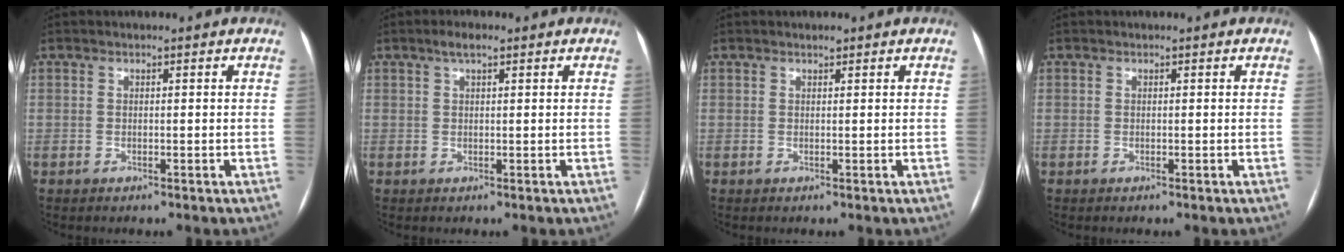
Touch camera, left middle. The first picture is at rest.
{"total": 2.2, "force": [1.4, 0.5, 1.6], "torque": [-0.033, 0.011, 0.025]}
{"total": 0.7, "force": [0.5, 0.2, 0.3], "torque": [-0.011, 0.001, 0.009]}
{"total": 0.0}